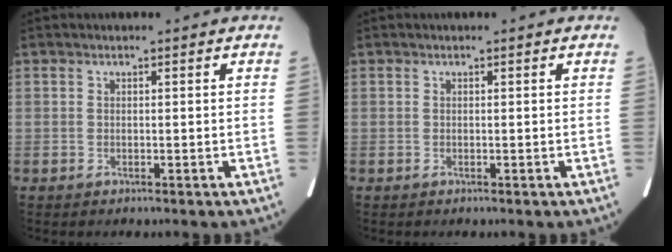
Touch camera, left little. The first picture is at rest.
{"total": 0.0}